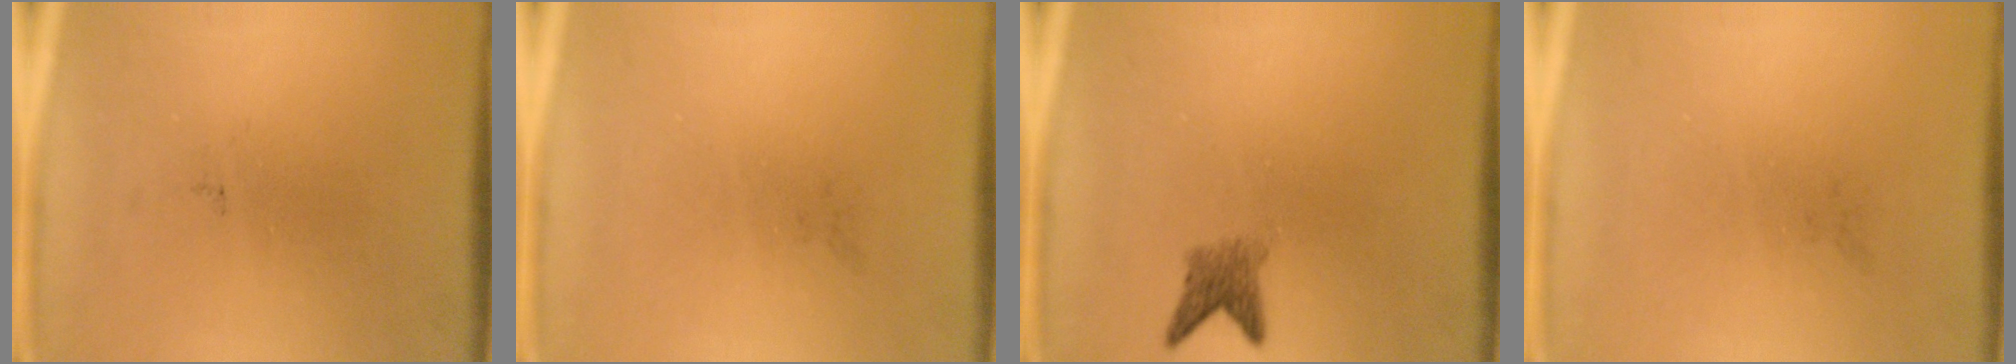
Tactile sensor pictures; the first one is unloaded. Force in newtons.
{"total": 0.0}
{"total": 2.4}
{"total": 0.0}